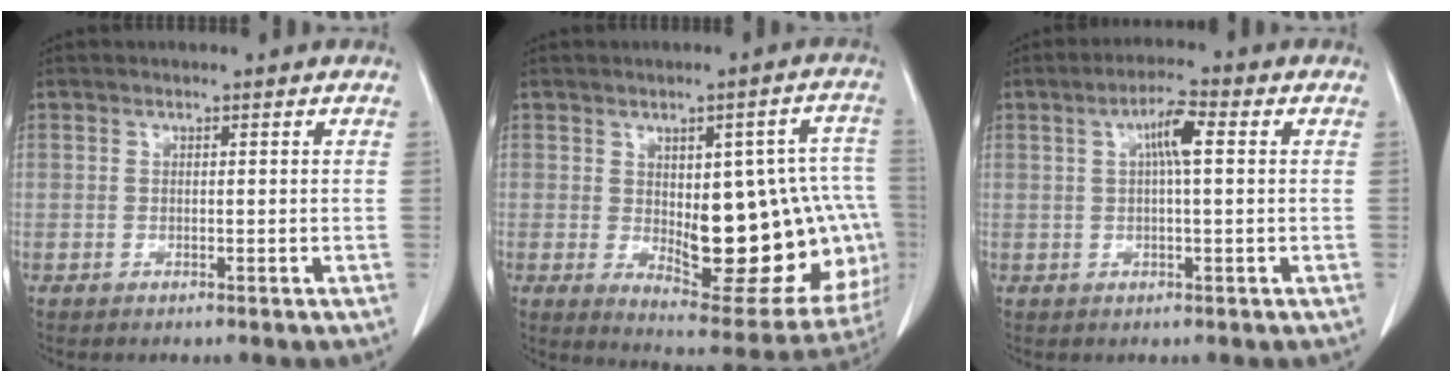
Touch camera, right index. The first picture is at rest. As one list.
[{"total": 21.5, "force": [-1.7, 8.1, 19.9], "torque": [-0.186, 0.022, 0.012]}, {"total": 4.7, "force": [1.1, 0.5, 4.5], "torque": [-0.082, 0.010, 0.017]}]